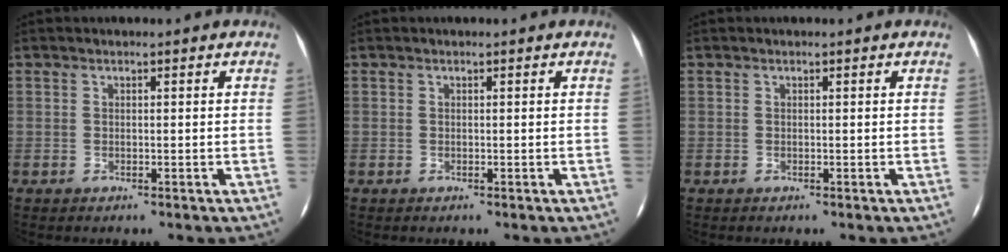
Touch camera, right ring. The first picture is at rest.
{"total": 0.0}
{"total": 0.0}